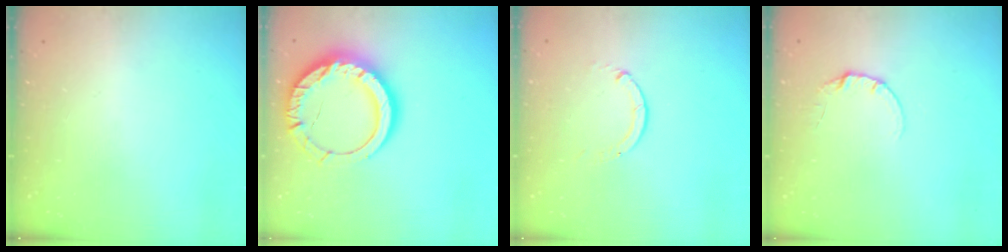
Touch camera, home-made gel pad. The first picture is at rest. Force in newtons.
{"total": 16.9, "press": 16.8, "slide": 1.5}
{"total": 0.0}
{"total": 3.3, "press": 3.3, "slide": 0.4}